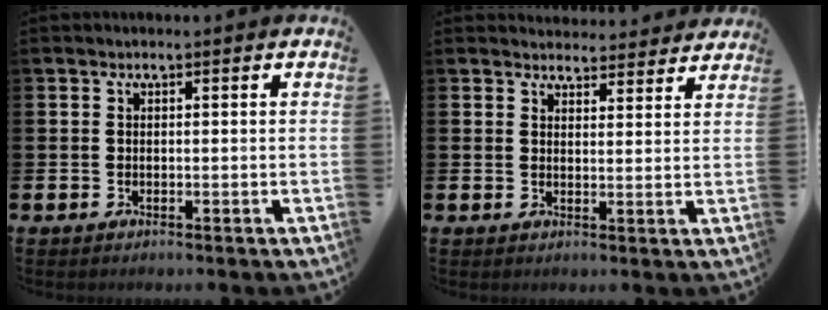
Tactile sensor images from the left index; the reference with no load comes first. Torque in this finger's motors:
{"motor_torque": [0.13, -1.63, 0.03, 0.00]}